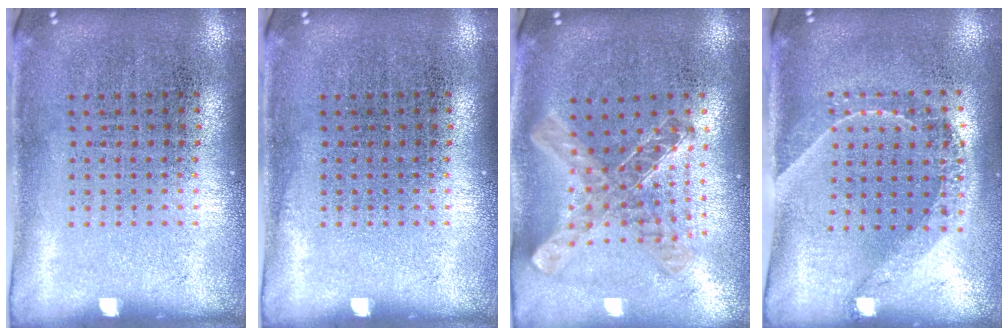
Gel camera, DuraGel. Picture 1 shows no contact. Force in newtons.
{"total": 0.0}
{"total": 1.1, "press": 1.0, "slide": 0.3}
{"total": 1.6, "press": 1.3, "slide": 0.9}